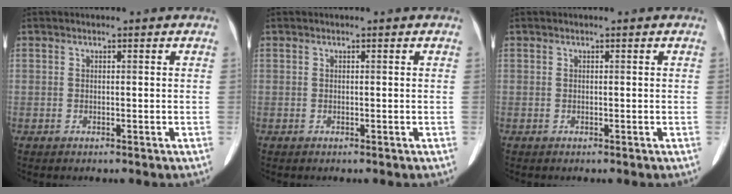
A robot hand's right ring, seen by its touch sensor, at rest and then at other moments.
{"total": 0.0}
{"total": 0.0}